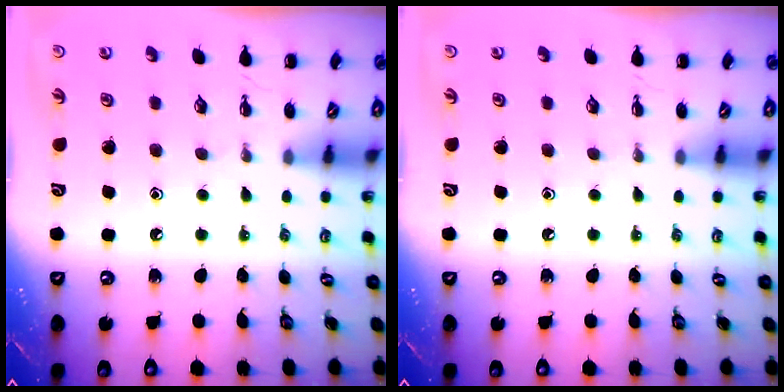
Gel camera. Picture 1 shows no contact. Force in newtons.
{"total": 0.0}